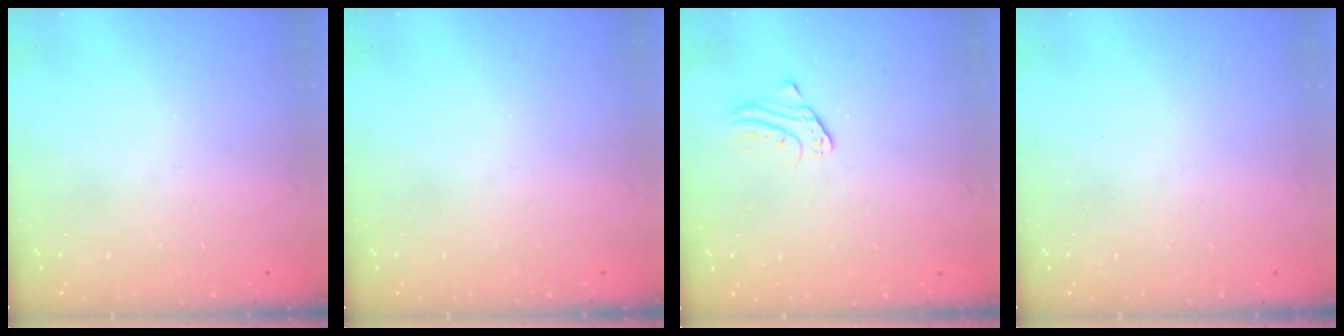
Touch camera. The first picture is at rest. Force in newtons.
{"total": 0.0}
{"total": 1.7, "press": 1.7, "slide": 0.3}
{"total": 0.0}